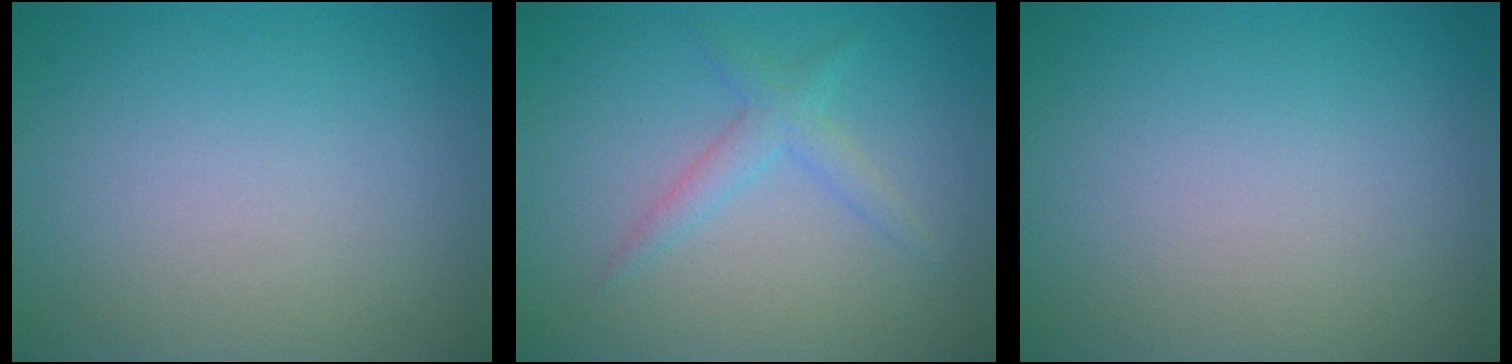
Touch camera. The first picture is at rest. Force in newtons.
{"total": 1.9, "press": 1.9, "slide": 0.0}
{"total": 0.0}